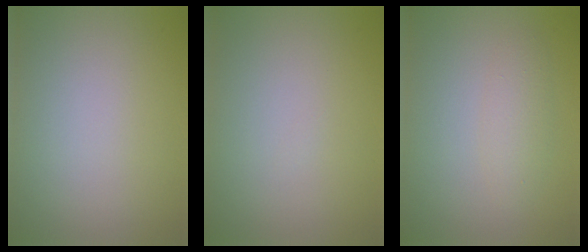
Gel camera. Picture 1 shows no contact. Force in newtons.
{"total": 0.0}
{"total": 1.8, "press": 1.8, "slide": 0.0}